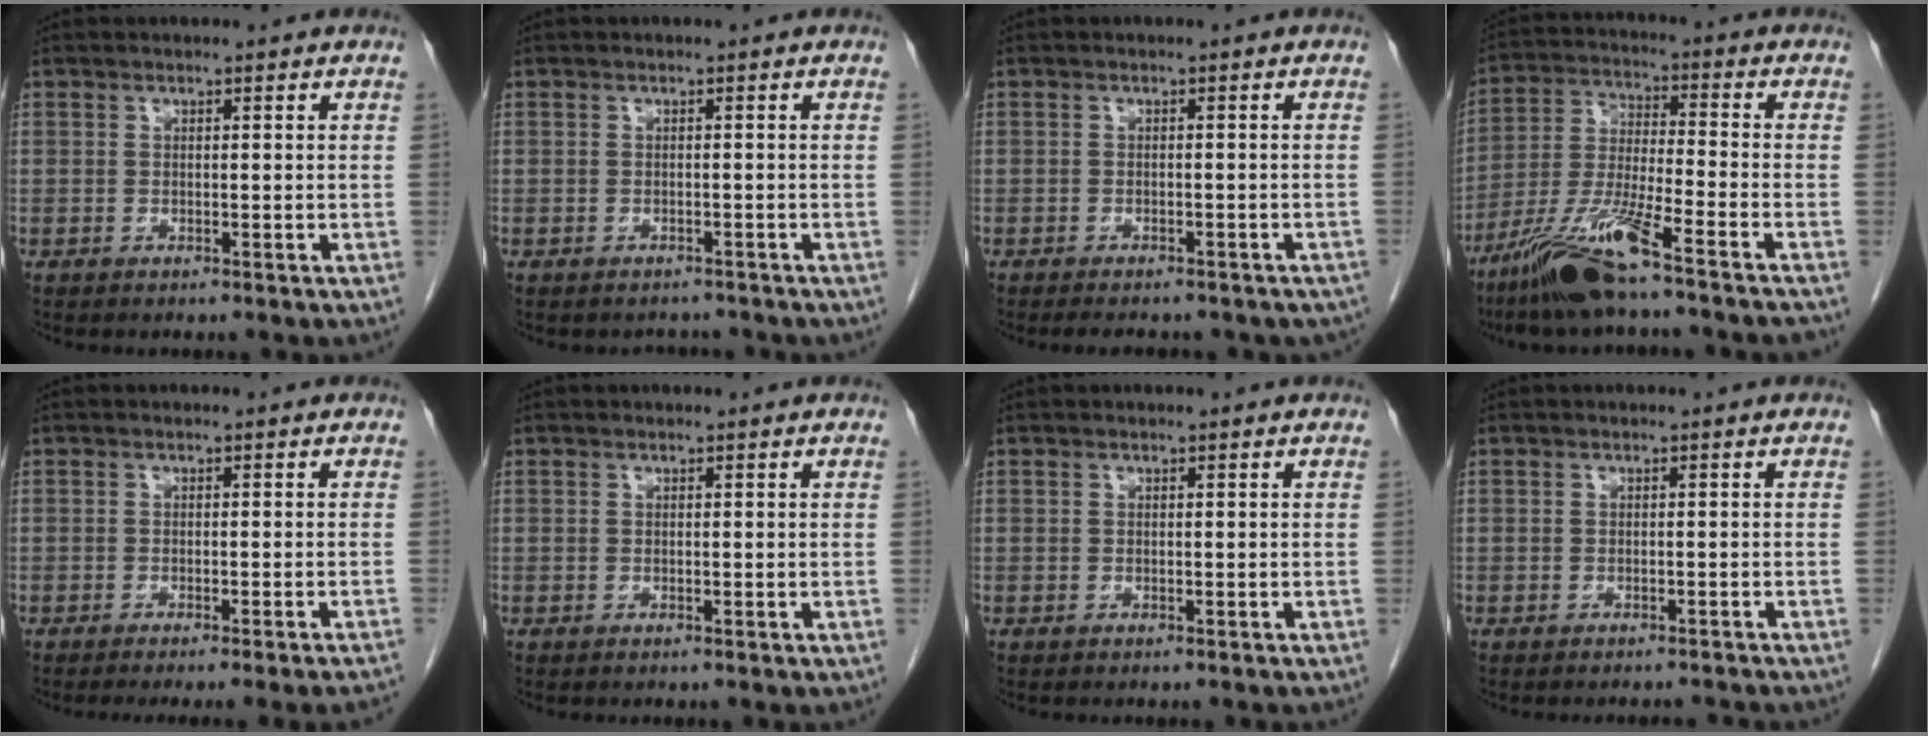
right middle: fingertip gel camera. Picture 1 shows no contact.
{"total": 1.9, "force": [-1.7, 0.8, -0.2], "torque": [0.000, -0.002, -0.024]}
{"total": 10.1, "force": [-8.6, 3.7, 3.8], "torque": [-0.054, -0.002, -0.087]}
{"total": 13.8, "force": [-10.0, 0.1, 9.5], "torque": [-0.193, -0.029, -0.184]}
{"total": 8.6, "force": [-7.8, -1.3, 3.5], "torque": [-0.014, -0.027, -0.094]}
{"total": 0.0}
{"total": 0.0}
{"total": 3.2, "force": [-3.1, 0.5, 0.5], "torque": [-0.003, -0.008, -0.036]}